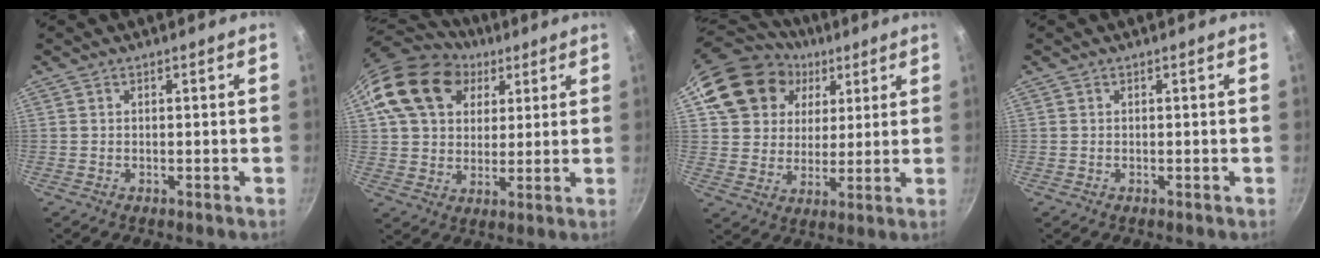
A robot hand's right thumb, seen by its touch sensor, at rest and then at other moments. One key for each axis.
{"total": 18.9, "fx": 7.5, "fy": 13.9, "fz": 10.4, "tx": -0.172, "ty": 0.010, "tz": 0.130}
{"total": 19.0, "fx": 7.4, "fy": 15.4, "fz": 8.1, "tx": -0.137, "ty": 0.016, "tz": 0.131}
{"total": 0.0}